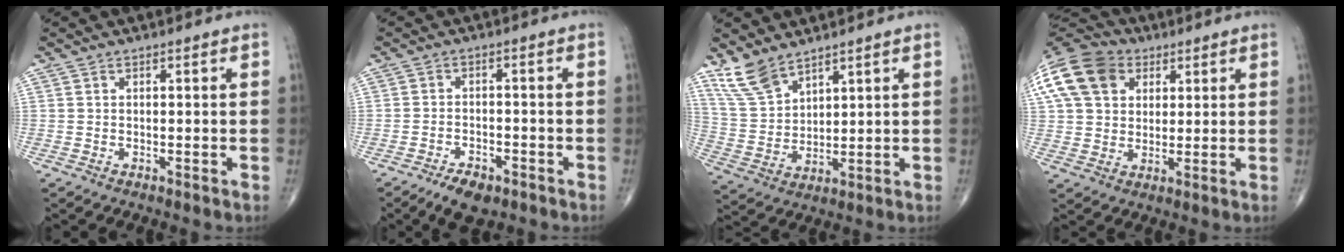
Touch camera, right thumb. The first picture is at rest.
{"total": 5.5, "force": [-3.7, 2.6, 3.1], "torque": [-0.050, 0.012, -0.060]}
{"total": 8.2, "force": [6.5, 3.4, 3.6], "torque": [-0.068, -0.028, 0.146]}
{"total": 20.2, "force": [7.5, 15.1, 11.1], "torque": [-0.250, 0.039, 0.135]}